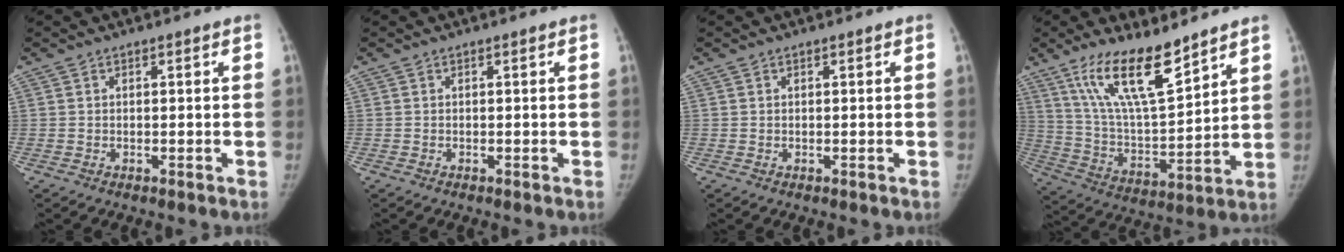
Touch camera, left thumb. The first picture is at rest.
{"total": 0.0}
{"total": 0.0}
{"total": 16.5, "force": [11.3, 4.4, 11.2], "torque": [-0.180, -0.065, 0.222]}